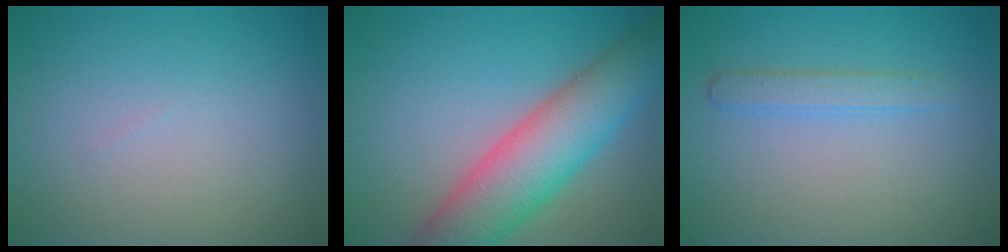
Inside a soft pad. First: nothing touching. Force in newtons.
{"total": 8.7, "press": 8.7, "slide": 0.5}
{"total": 1.6, "press": 1.6, "slide": 0.1}